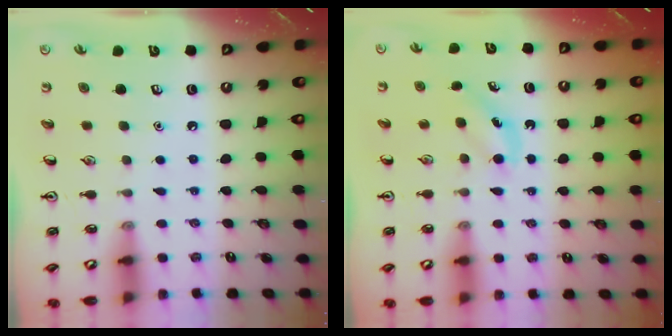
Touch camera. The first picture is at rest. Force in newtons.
{"total": 3.5, "press": 3.2, "slide": 1.2}